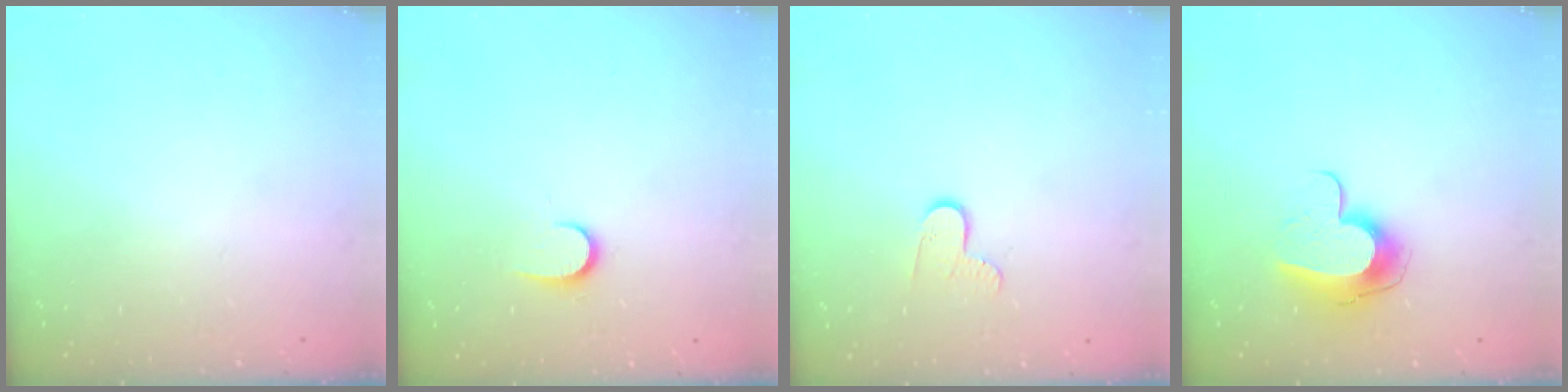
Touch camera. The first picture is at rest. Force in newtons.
{"total": 6.7, "press": 6.6, "slide": 0.7}
{"total": 5.9, "press": 5.9, "slide": 0.6}
{"total": 10.7, "press": 10.6, "slide": 0.7}